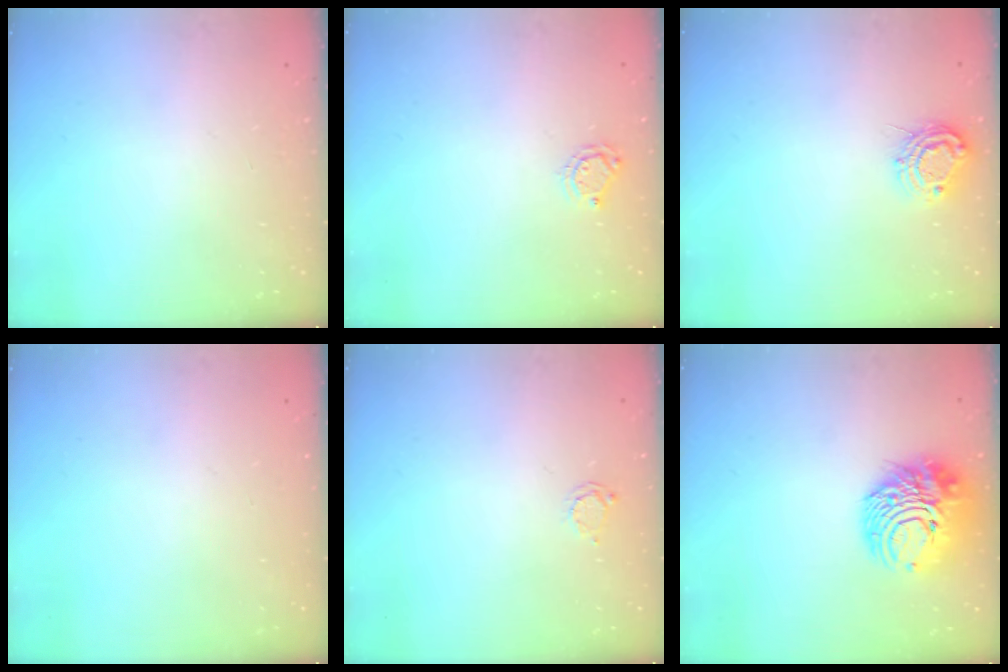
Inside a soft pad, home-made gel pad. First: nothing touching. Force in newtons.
{"total": 5.0, "press": 5.0, "slide": 0.3}
{"total": 8.8, "press": 8.8, "slide": 0.5}
{"total": 0.0}
{"total": 2.8, "press": 2.8, "slide": 0.3}
{"total": 12.6, "press": 12.5, "slide": 1.5}